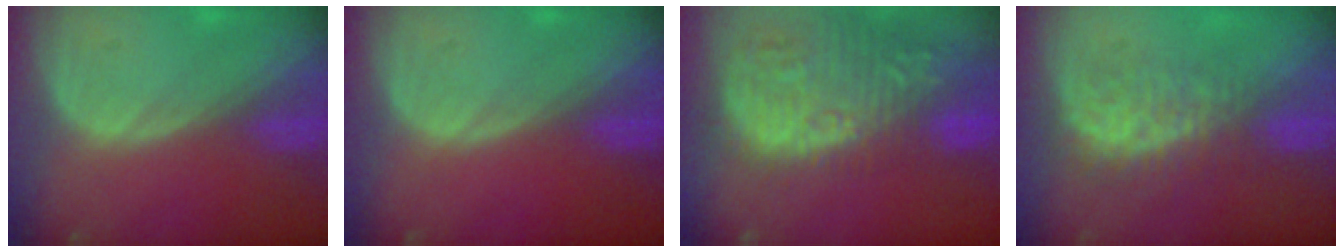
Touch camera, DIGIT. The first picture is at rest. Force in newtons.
{"total": 0.0}
{"total": 15.4, "press": 13.0, "slide": 8.2}
{"total": 7.7, "press": 7.3, "slide": 2.7}